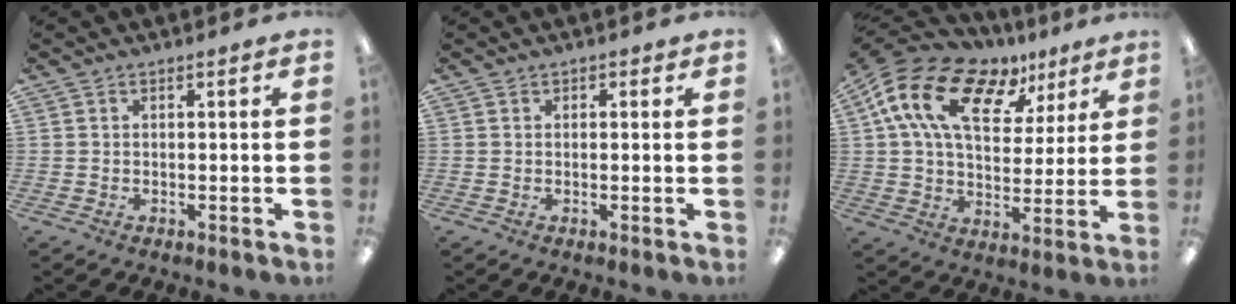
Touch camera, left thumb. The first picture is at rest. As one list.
[{"total": 0.8, "force": [0.4, 0.7, 0.1], "torque": [0.005, 0.000, 0.005]}, {"total": 18.3, "force": [9.5, 10.5, 11.6], "torque": [-0.225, -0.031, 0.172]}]